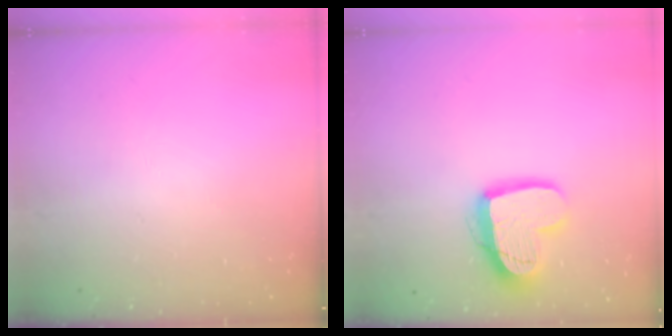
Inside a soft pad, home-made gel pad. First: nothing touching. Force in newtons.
{"total": 15.3, "press": 15.2, "slide": 1.3}